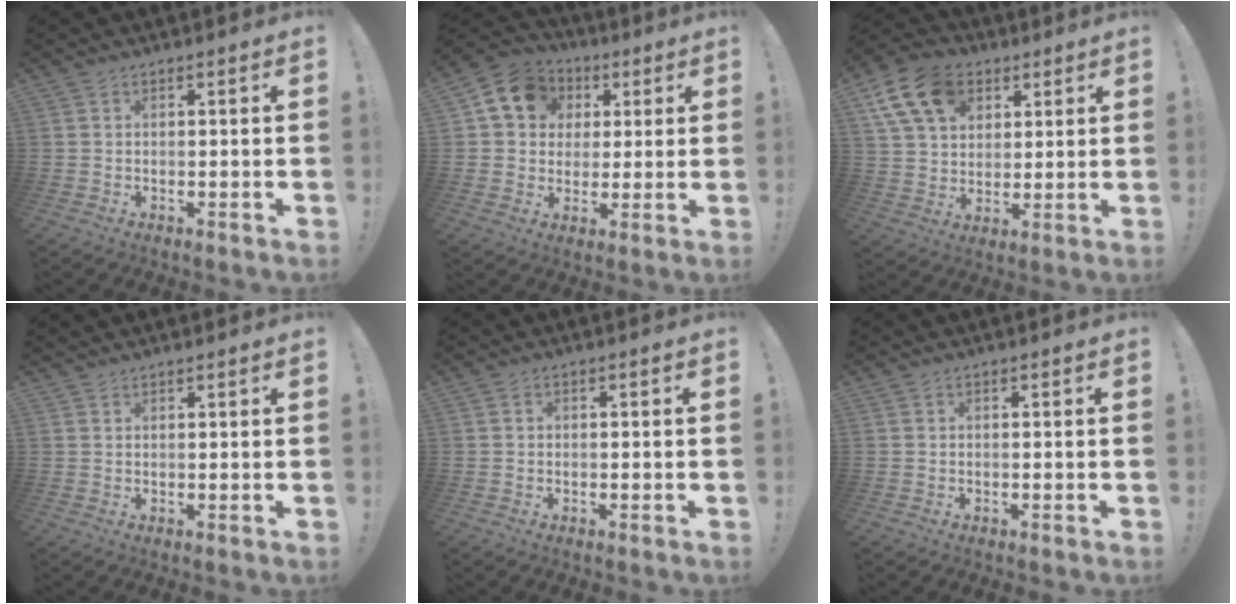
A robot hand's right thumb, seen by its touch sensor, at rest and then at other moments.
{"total": 13.2, "force": [4.6, 11.0, 5.6], "torque": [-0.081, -0.009, 0.092]}
{"total": 16.2, "force": [7.2, 11.7, 8.5], "torque": [-0.142, -0.027, 0.138]}
{"total": 0.9, "force": [0.9, 0.1, 0.1], "torque": [0.003, -0.004, 0.017]}
{"total": 0.5, "force": [-0.1, 0.5, 0.1], "torque": [-0.004, 0.004, -0.003]}
{"total": 0.0}